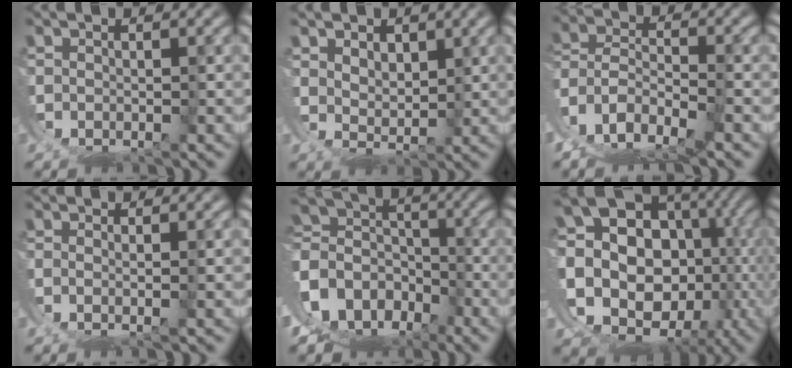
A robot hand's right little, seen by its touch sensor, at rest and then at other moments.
{"total": 3.2, "force": [3.2, -0.2, -0.3], "torque": [0.003, -0.001, 0.054]}
{"total": 5.7, "force": [-1.0, 4.5, 3.4], "torque": [-0.080, -0.029, -0.011]}
{"total": 1.9, "force": [0.8, -1.3, 1.1], "torque": [-0.015, 0.003, 0.012]}
{"total": 12.4, "force": [-0.7, 11.4, 4.8], "torque": [-0.114, -0.033, -0.021]}
{"total": 20.2, "force": [-1.4, 17.3, 10.2], "torque": [-0.226, -0.058, -0.017]}